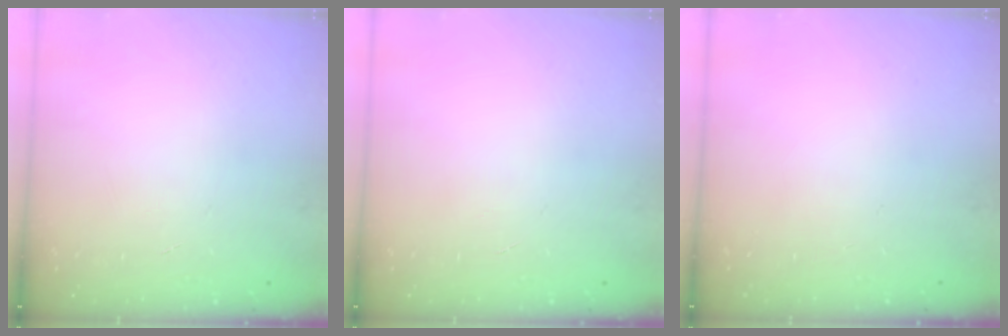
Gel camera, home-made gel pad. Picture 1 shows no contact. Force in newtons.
{"total": 0.0}
{"total": 0.0}